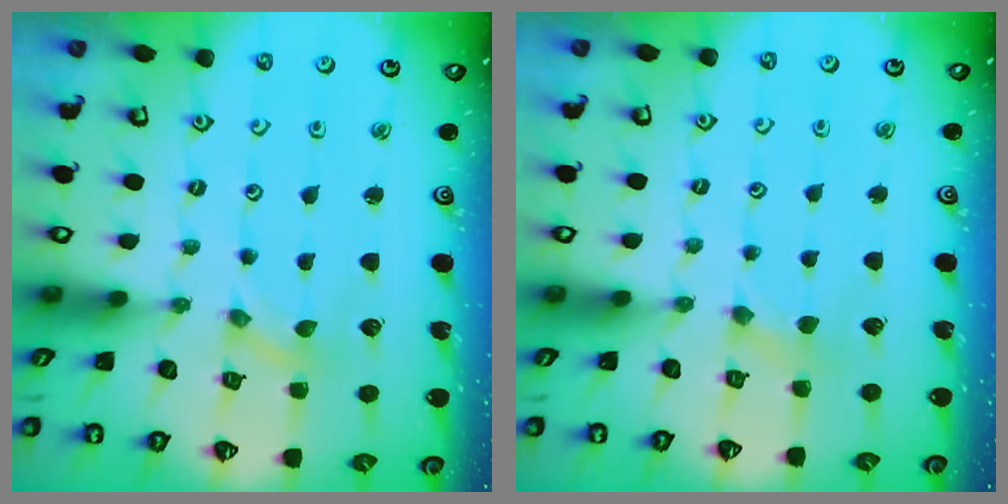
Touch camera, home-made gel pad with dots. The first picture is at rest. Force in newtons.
{"total": 2.4, "press": 2.3, "slide": 0.5}